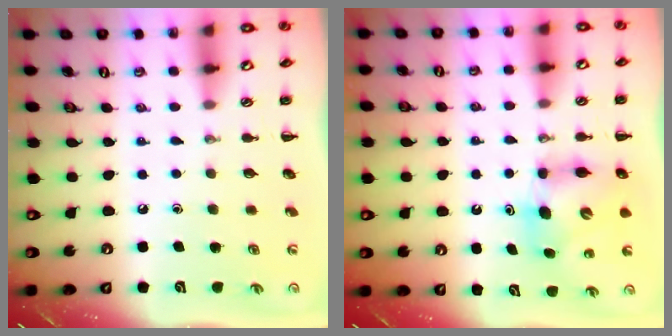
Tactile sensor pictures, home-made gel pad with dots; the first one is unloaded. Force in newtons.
{"total": 6.8, "press": 6.8, "slide": 0.7}